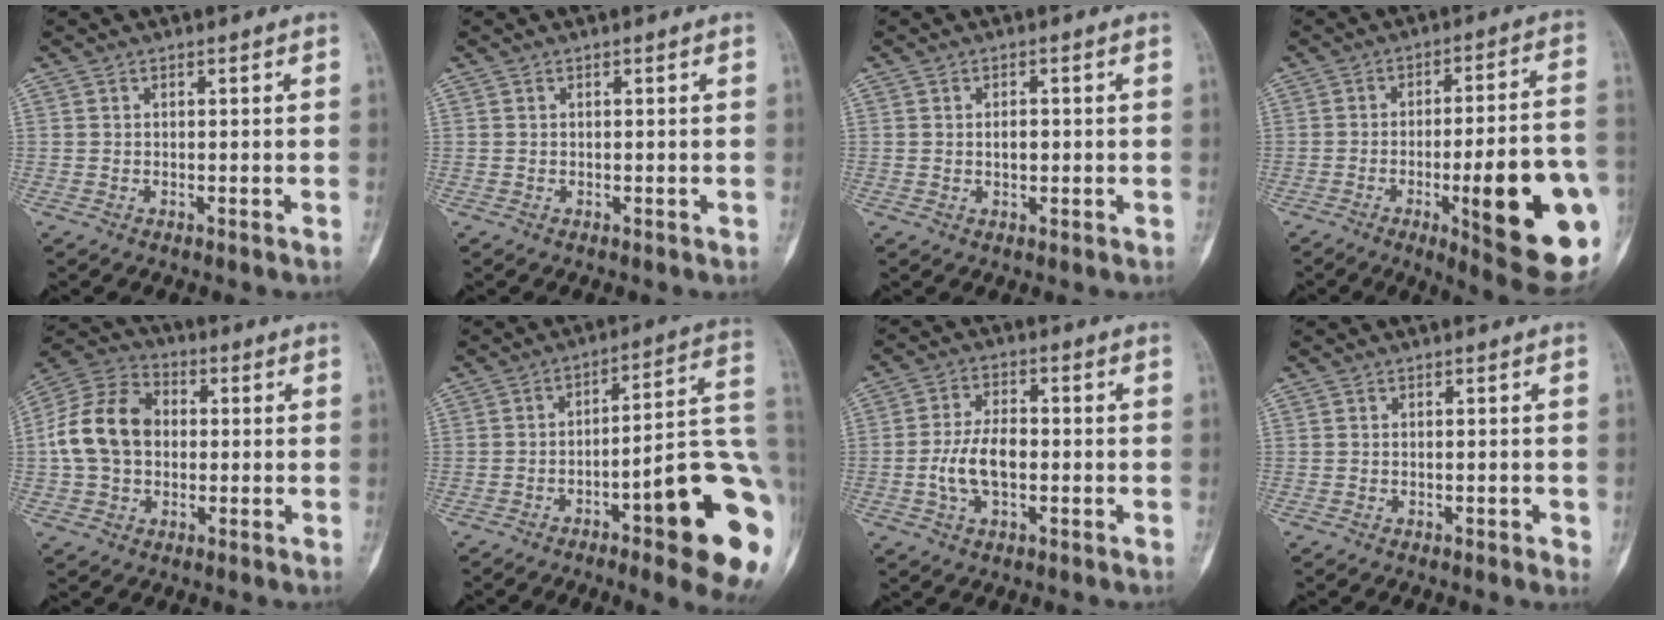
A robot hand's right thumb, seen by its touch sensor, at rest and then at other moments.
{"total": 0.0}
{"total": 2.2, "force": [-0.1, 1.5, 1.7], "torque": [-0.015, 0.003, -0.001]}
{"total": 23.1, "force": [-6.5, 5.1, 21.6], "torque": [-0.243, 0.009, -0.077]}
{"total": 14.2, "force": [0.1, 10.7, 9.3], "torque": [-0.160, 0.032, -0.006]}
{"total": 23.4, "force": [-7.3, 5.0, 21.6], "torque": [-0.226, 0.031, -0.096]}
{"total": 8.5, "force": [-1.5, 4.7, 6.9], "torque": [-0.130, 0.017, -0.031]}
{"total": 1.5, "force": [-0.4, 0.7, 1.3], "torque": [-0.014, 0.002, -0.004]}